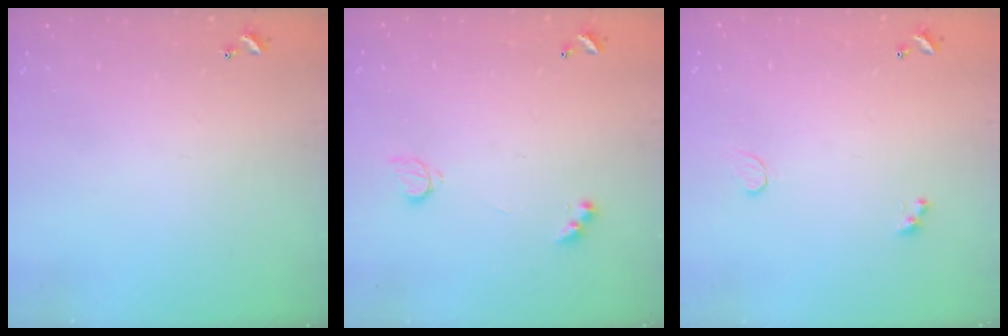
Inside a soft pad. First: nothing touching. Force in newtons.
{"total": 3.6, "press": 3.6, "slide": 0.6}
{"total": 0.8, "press": 0.7, "slide": 0.4}